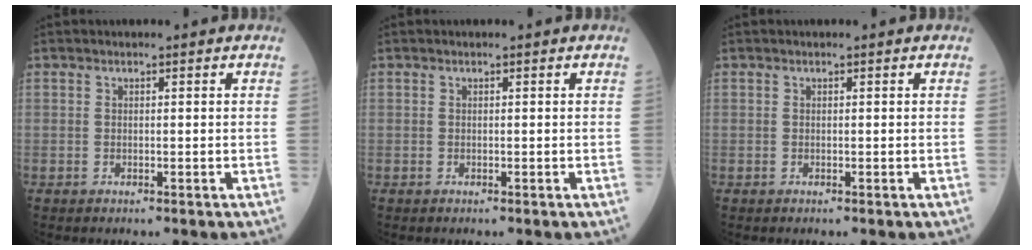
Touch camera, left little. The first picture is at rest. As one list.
[{"total": 0.0}, {"total": 0.0}]